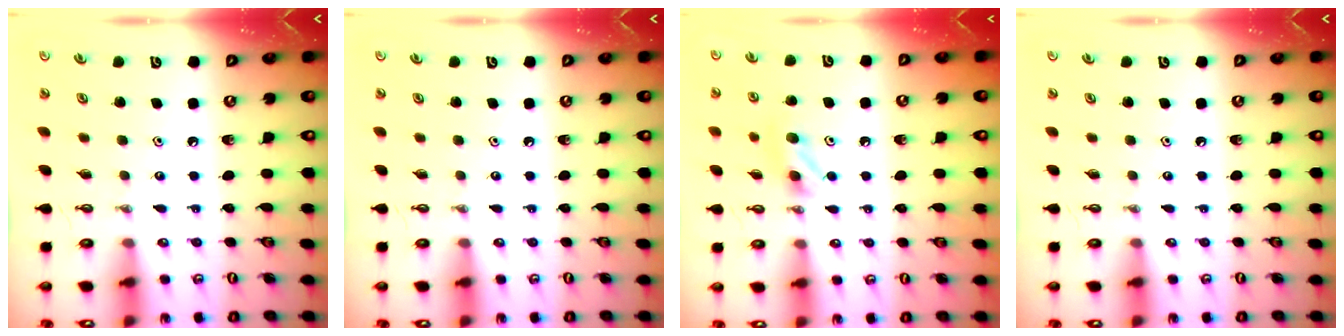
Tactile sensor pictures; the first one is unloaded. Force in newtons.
{"total": 0.0}
{"total": 8.4, "press": 8.3, "slide": 1.6}
{"total": 0.0}